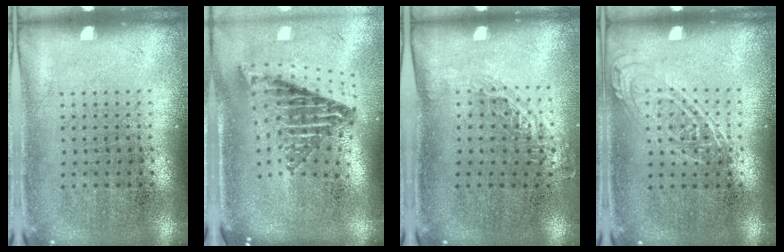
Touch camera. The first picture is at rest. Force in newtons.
{"total": 2.3, "press": 1.5, "slide": 1.7}
{"total": 0.8, "press": 0.8, "slide": 0.3}
{"total": 1.0, "press": 1.0, "slide": 0.2}